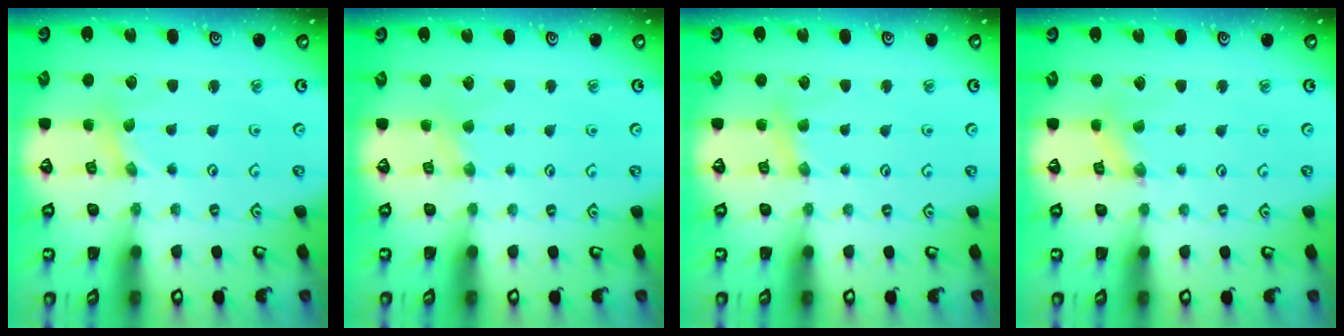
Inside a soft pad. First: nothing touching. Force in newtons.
{"total": 2.4, "press": 2.4, "slide": 0.4}
{"total": 3.8, "press": 3.8, "slide": 0.6}
{"total": 1.6, "press": 1.5, "slide": 0.2}